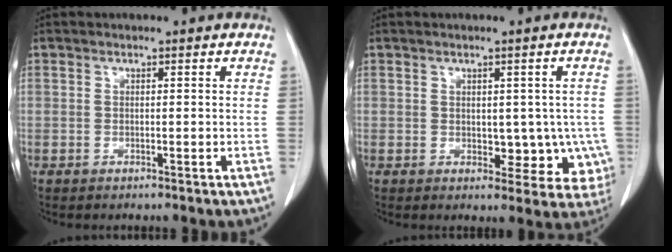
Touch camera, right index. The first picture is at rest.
{"total": 6.6, "force": [-0.7, 4.3, 4.9], "torque": [-0.033, 0.009, 0.001]}